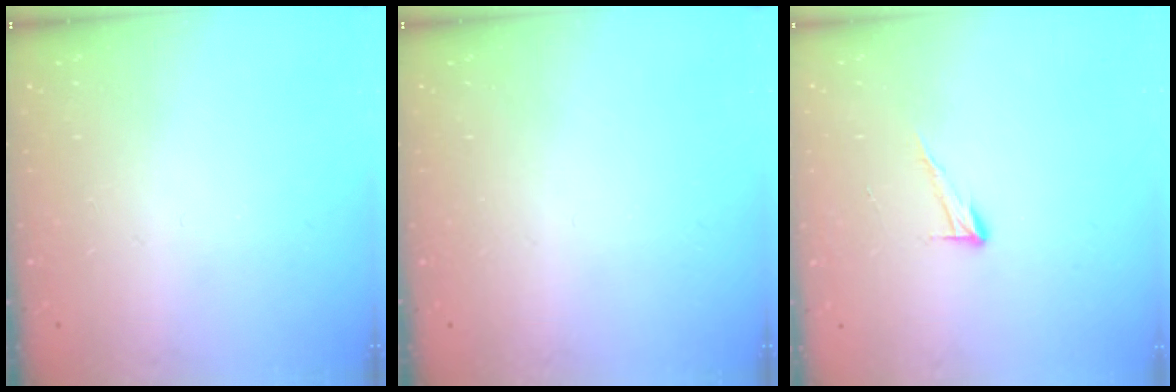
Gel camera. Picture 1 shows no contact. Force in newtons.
{"total": 0.0}
{"total": 5.9, "press": 5.9, "slide": 0.3}